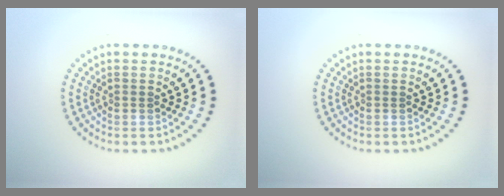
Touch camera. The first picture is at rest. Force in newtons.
{"total": 0.0}